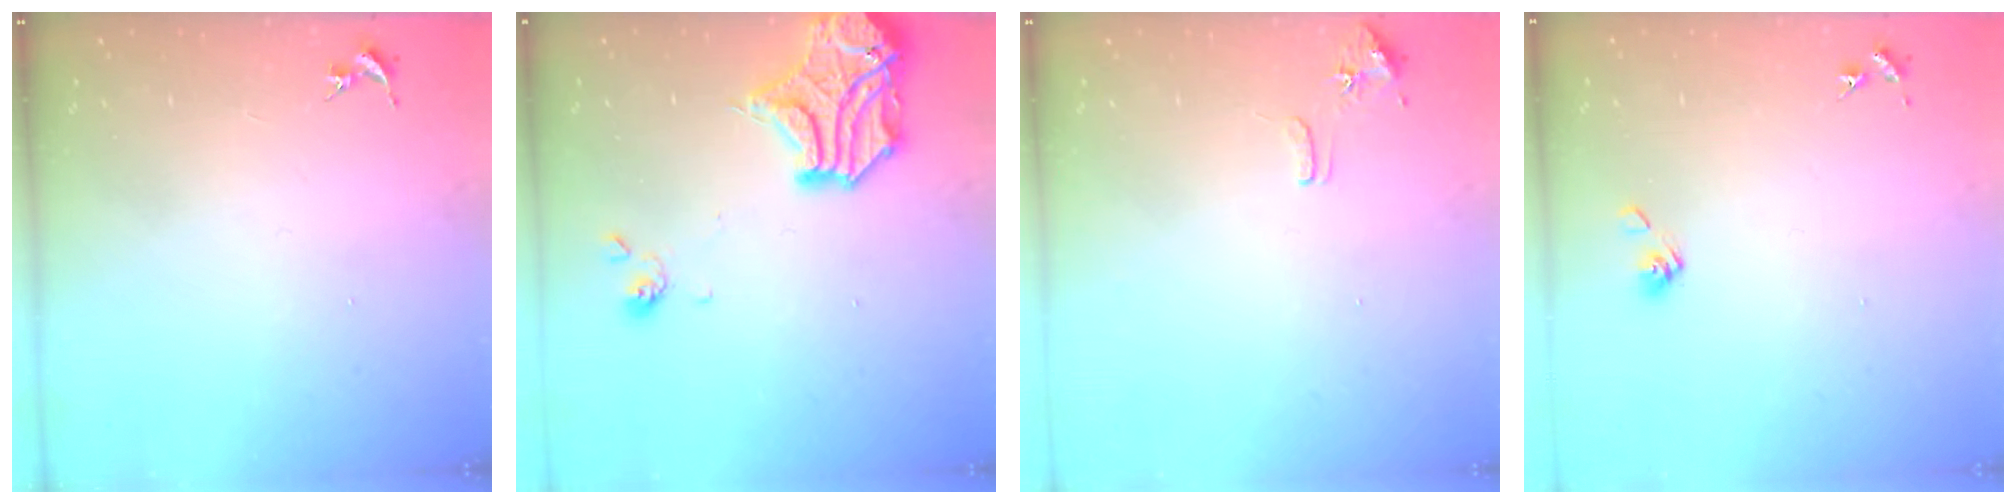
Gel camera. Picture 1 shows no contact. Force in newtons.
{"total": 16.4, "press": 16.1, "slide": 3.1}
{"total": 8.1, "press": 8.1, "slide": 0.7}
{"total": 5.4, "press": 5.0, "slide": 2.2}